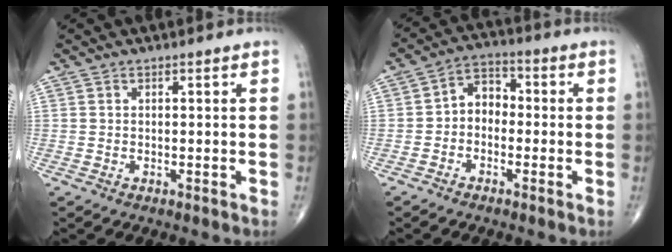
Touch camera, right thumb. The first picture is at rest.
{"total": 5.7, "force": [-1.0, 4.3, 3.5], "torque": [-0.036, 0.027, -0.036]}